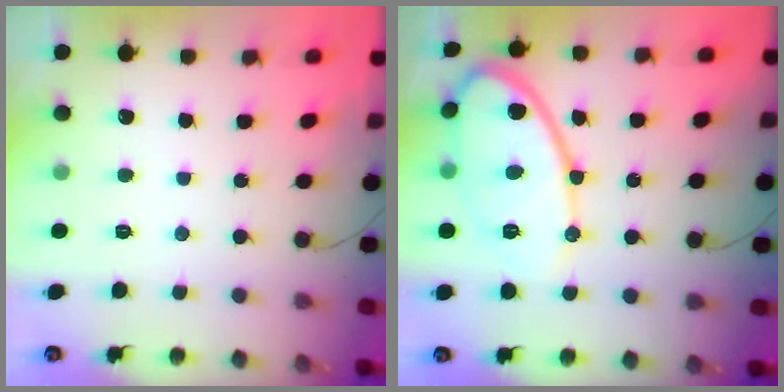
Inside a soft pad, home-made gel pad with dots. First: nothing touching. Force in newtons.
{"total": 14.8, "press": 14.7, "slide": 0.9}